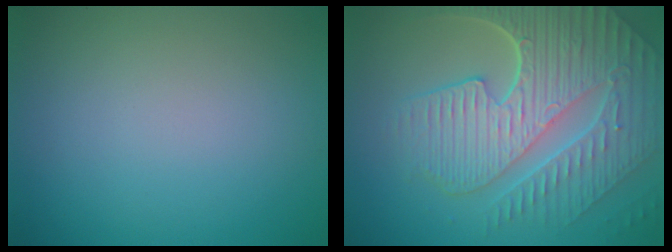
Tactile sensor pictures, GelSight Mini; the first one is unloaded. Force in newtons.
{"total": 9.5, "press": 6.4, "slide": 7.1}